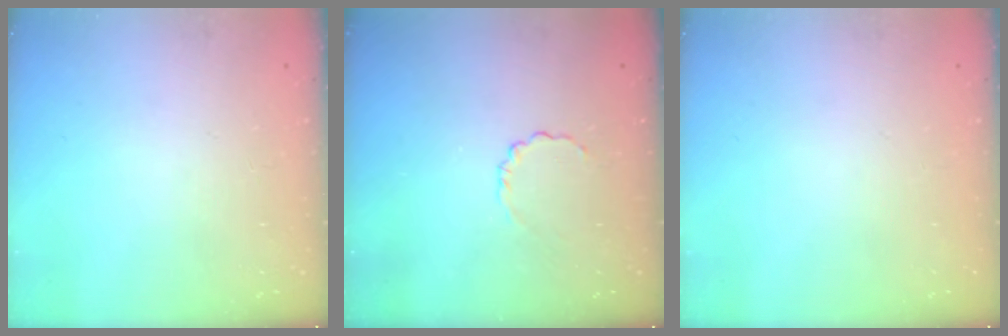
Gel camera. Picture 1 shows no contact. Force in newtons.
{"total": 3.0, "press": 2.8, "slide": 1.0}
{"total": 0.0}